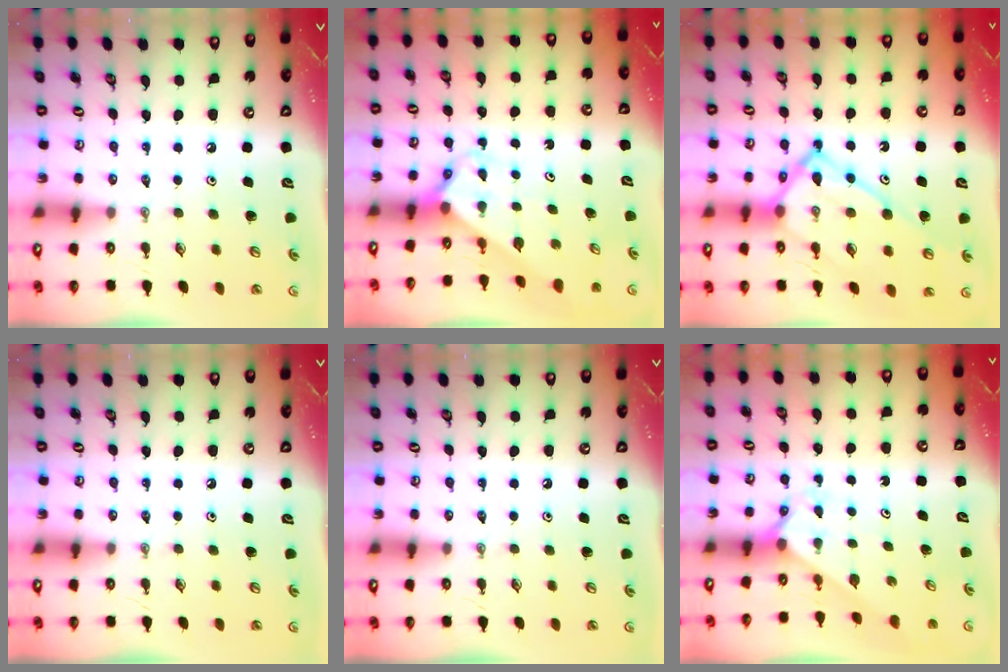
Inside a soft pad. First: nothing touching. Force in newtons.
{"total": 2.2, "press": 2.2, "slide": 0.1}
{"total": 18.3, "press": 18.2, "slide": 2.1}
{"total": 0.0}
{"total": 0.0}
{"total": 2.1, "press": 2.1, "slide": 0.2}